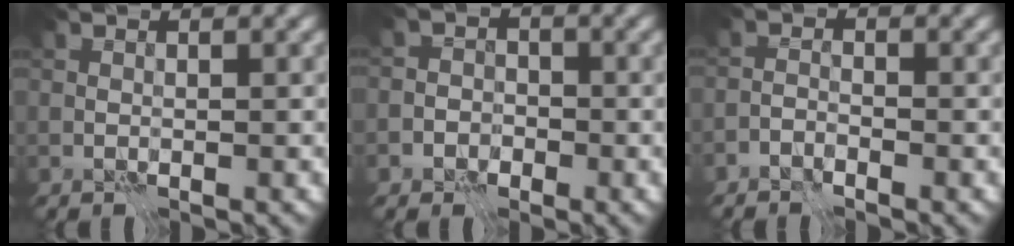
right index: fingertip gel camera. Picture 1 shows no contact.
{"total": 3.4, "force": [-1.7, 2.9, 0.5], "torque": [0.024, 0.004, -0.053]}
{"total": 1.4, "force": [-1.4, 0.0, 0.2], "torque": [-0.001, 0.008, -0.033]}